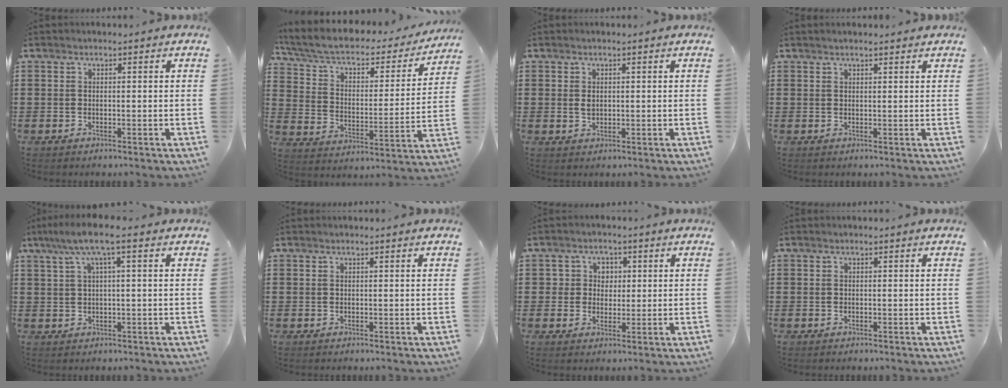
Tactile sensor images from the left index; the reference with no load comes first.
{"total": 5.5, "force": [3.6, 2.7, 3.1], "torque": [-0.077, -0.025, 0.058]}
{"total": 1.4, "force": [0.3, 0.8, 1.1], "torque": [-0.024, 0.005, 0.006]}
{"total": 1.1, "force": [0.9, 0.0, 0.5], "torque": [-0.010, 0.000, 0.018]}
{"total": 5.5, "force": [1.6, 0.7, 5.2], "torque": [-0.111, 0.004, 0.022]}
{"total": 0.0}
{"total": 3.2, "force": [0.6, 3.1, 0.7], "torque": [-0.031, 0.011, 0.005]}
{"total": 0.0}